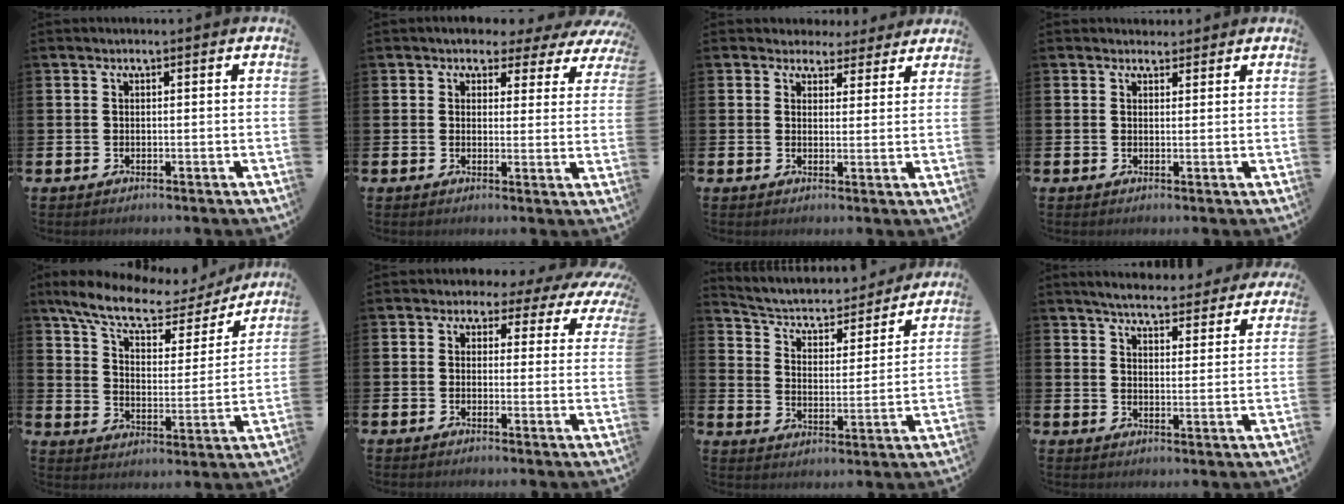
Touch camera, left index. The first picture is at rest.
{"total": 2.9, "force": [2.1, 1.9, 0.5], "torque": [-0.010, -0.019, 0.027]}
{"total": 3.6, "force": [3.0, 2.0, 0.0], "torque": [-0.001, -0.018, 0.050]}
{"total": 2.0, "force": [1.8, 0.8, 0.0], "torque": [0.018, -0.008, 0.030]}
{"total": 9.6, "force": [8.1, 2.9, 4.3], "torque": [-0.105, -0.049, 0.133]}
{"total": 1.9, "force": [0.7, 1.7, 0.5], "torque": [-0.016, -0.008, 0.002]}
{"total": 4.8, "force": [4.3, 1.7, 1.4], "torque": [-0.053, -0.038, 0.065]}
{"total": 5.3, "force": [5.1, 0.7, 0.9], "torque": [-0.023, -0.040, 0.085]}